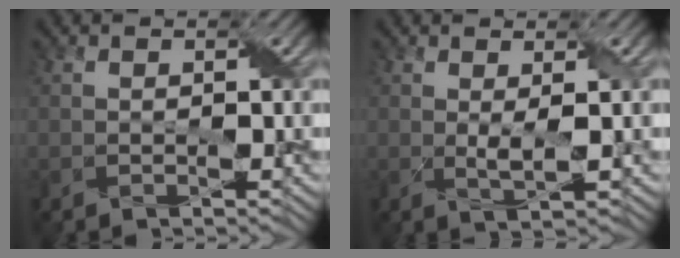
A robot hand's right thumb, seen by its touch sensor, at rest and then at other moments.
{"total": 2.0, "force": [0.5, 0.2, 1.9], "torque": [-0.043, 0.000, 0.011]}